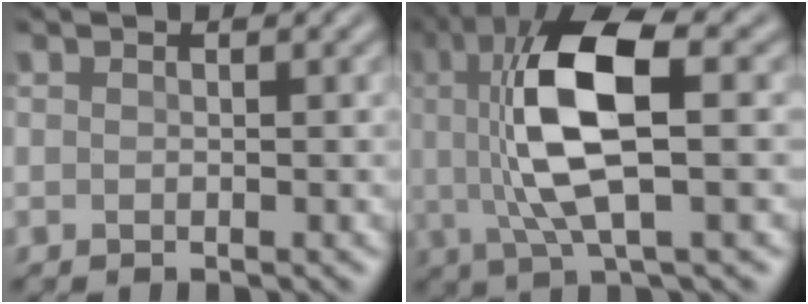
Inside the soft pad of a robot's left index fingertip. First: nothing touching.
{"total": 10.0, "force": [1.3, 3.2, 9.4], "torque": [-0.190, 0.010, 0.022]}